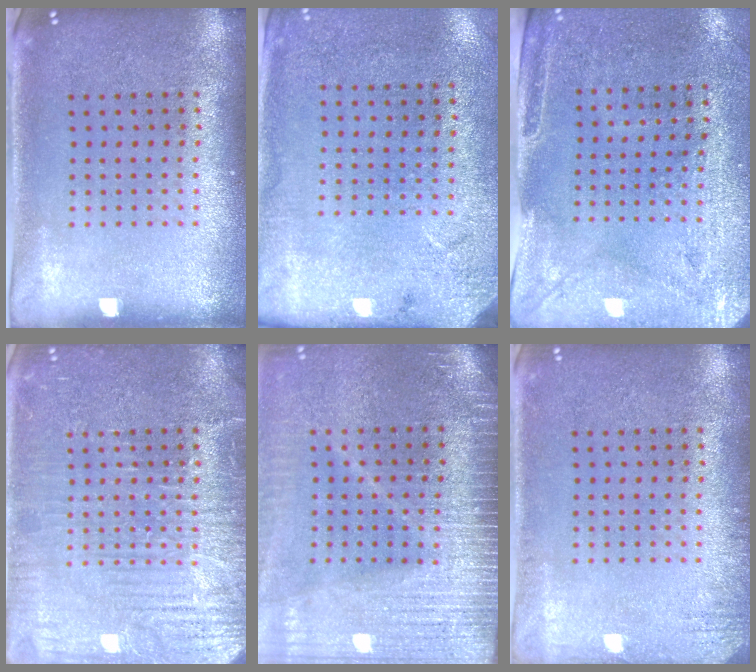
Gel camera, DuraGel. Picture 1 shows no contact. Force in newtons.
{"total": 2.8, "press": 2.2, "slide": 1.6}
{"total": 3.0, "press": 2.5, "slide": 1.6}
{"total": 5.8, "press": 5.7, "slide": 0.8}
{"total": 3.8, "press": 3.3, "slide": 1.9}
{"total": 1.5, "press": 1.5, "slide": 0.2}